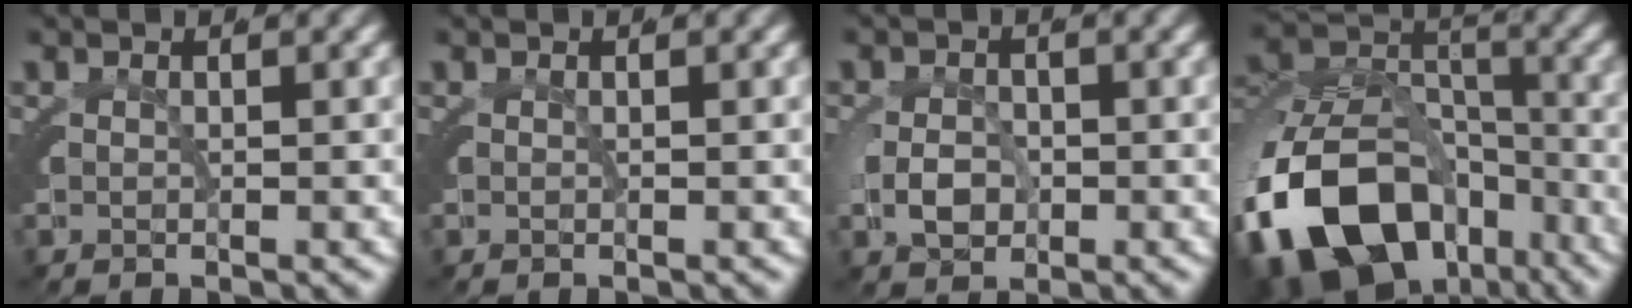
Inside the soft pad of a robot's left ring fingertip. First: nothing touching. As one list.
[{"total": 0.0}, {"total": 2.0, "force": [-0.6, 1.3, 1.3], "torque": [-0.022, -0.006, -0.006]}, {"total": 16.7, "force": [-7.7, 11.6, 9.2], "torque": [-0.189, -0.070, -0.104]}]